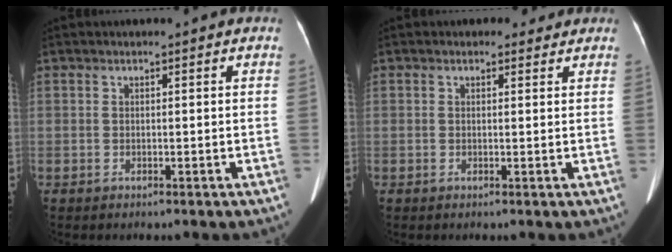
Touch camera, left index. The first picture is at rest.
{"total": 1.7, "force": [1.3, 1.0, 0.2], "torque": [-0.001, 0.001, 0.012]}